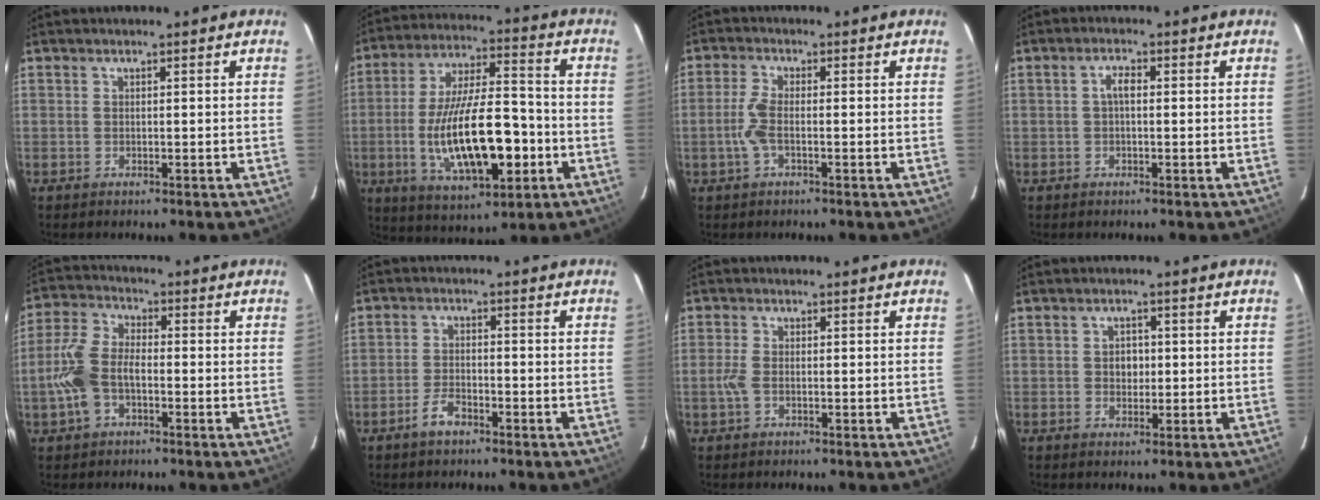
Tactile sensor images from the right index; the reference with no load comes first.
{"total": 19.6, "force": [-4.8, 7.2, 17.6], "torque": [-0.333, -0.003, -0.065]}
{"total": 4.2, "force": [-1.1, 1.2, 3.9], "torque": [-0.091, 0.002, -0.023]}
{"total": 2.1, "force": [0.1, 0.9, 1.9], "torque": [-0.040, 0.009, 0.001]}
{"total": 9.1, "force": [-2.7, 5.1, 7.0], "torque": [-0.158, 0.012, -0.053]}
{"total": 3.9, "force": [-2.8, 1.8, 2.2], "torque": [-0.055, 0.003, -0.051]}
{"total": 2.7, "force": [-0.7, 1.3, 2.3], "torque": [-0.056, 0.001, -0.015]}
{"total": 2.6, "force": [0.0, 2.2, 1.3], "torque": [-0.019, 0.007, -0.001]}